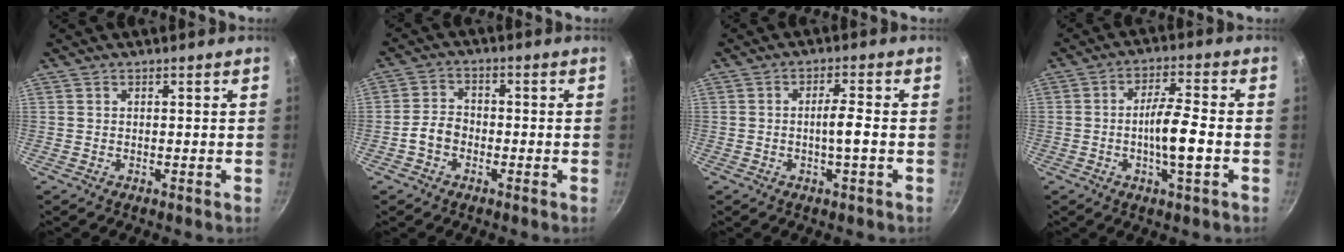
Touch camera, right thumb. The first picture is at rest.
{"total": 4.4, "force": [-1.7, 3.3, 2.4], "torque": [-0.033, 0.026, -0.038]}
{"total": 4.1, "force": [-0.9, 0.4, 4.0], "torque": [-0.075, 0.014, -0.015]}
{"total": 8.2, "force": [-1.7, 1.8, 7.8], "torque": [-0.138, 0.020, -0.035]}